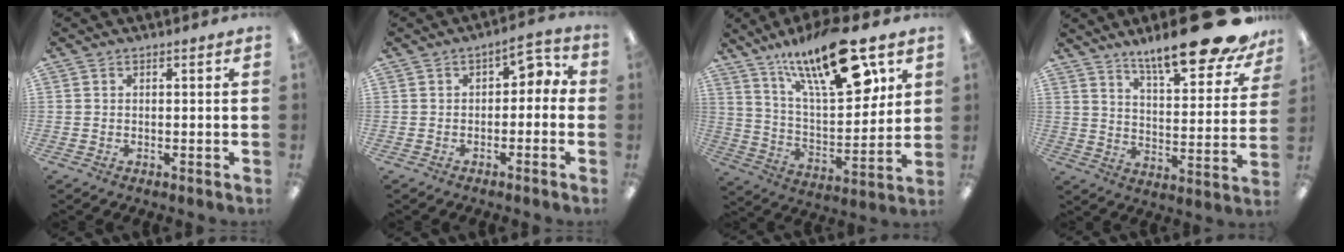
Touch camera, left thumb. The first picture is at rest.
{"total": 4.2, "force": [0.1, 2.8, 3.1], "torque": [-0.039, 0.001, -0.008]}
{"total": 24.1, "force": [15.0, 8.3, 16.8], "torque": [-0.277, -0.070, 0.248]}
{"total": 18.9, "force": [15.4, 3.9, 10.2], "torque": [-0.151, -0.113, 0.254]}